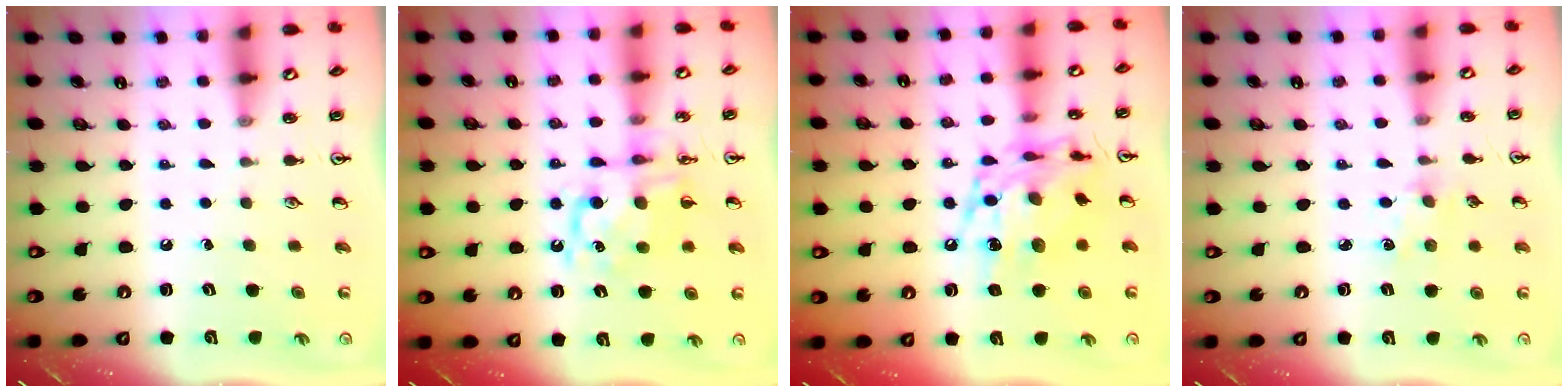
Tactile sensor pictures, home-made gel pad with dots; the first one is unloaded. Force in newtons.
{"total": 11.3, "press": 11.3, "slide": 0.3}
{"total": 15.7, "press": 15.6, "slide": 1.3}
{"total": 3.0, "press": 3.0, "slide": 0.4}